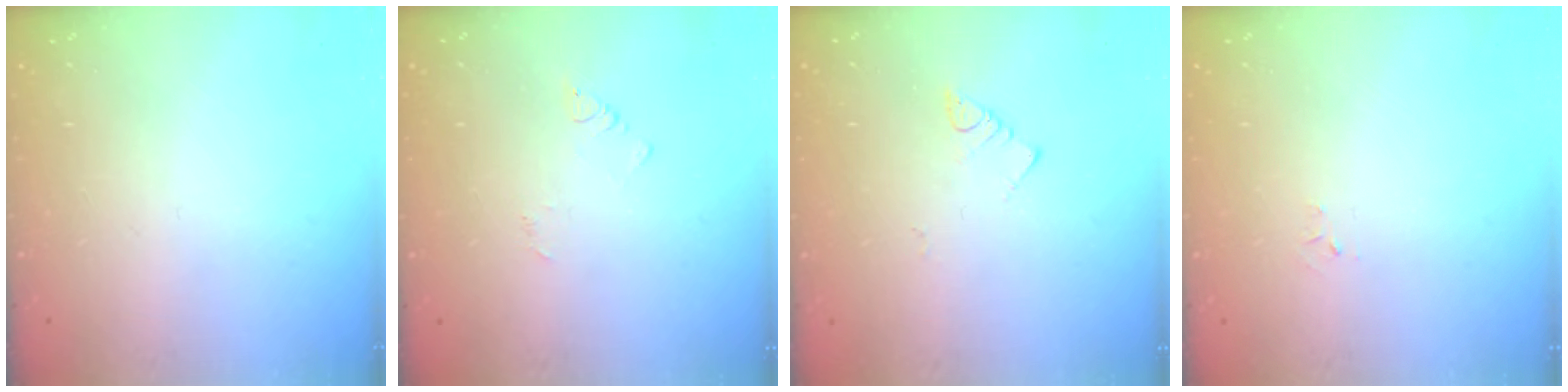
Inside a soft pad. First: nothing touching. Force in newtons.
{"total": 2.4, "press": 2.4, "slide": 0.3}
{"total": 2.7, "press": 2.6, "slide": 0.5}
{"total": 2.6, "press": 2.6, "slide": 0.4}